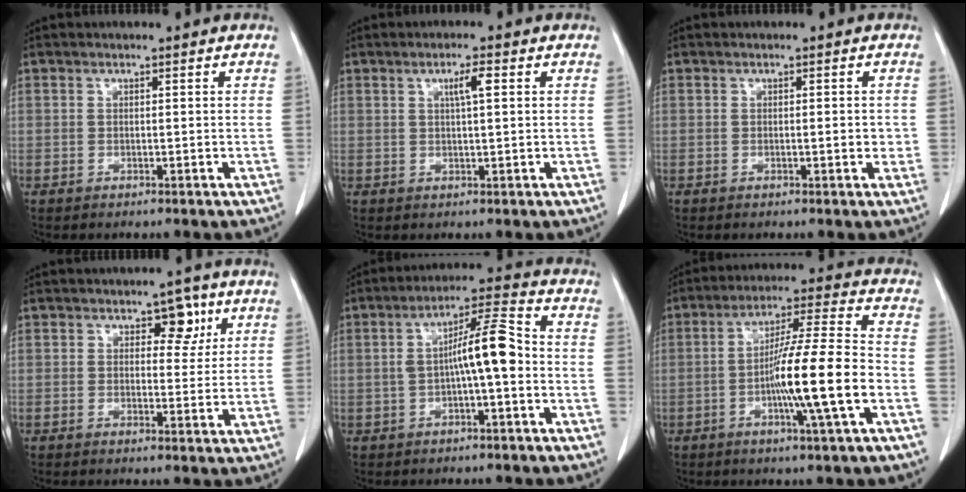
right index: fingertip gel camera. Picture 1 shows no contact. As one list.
[{"total": 2.8, "force": [0.9, 0.2, 2.6], "torque": [-0.045, 0.002, 0.016]}, {"total": 1.5, "force": [-0.2, 0.4, 1.4], "torque": [-0.021, 0.000, -0.002]}, {"total": 4.2, "force": [2.0, 2.5, 2.7], "torque": [-0.024, 0.006, 0.026]}, {"total": 8.3, "force": [-0.7, 1.1, 8.1], "torque": [-0.138, 0.027, -0.015]}, {"total": 13.5, "force": [-3.6, -0.7, 13.0], "torque": [-0.225, -0.004, -0.068]}]